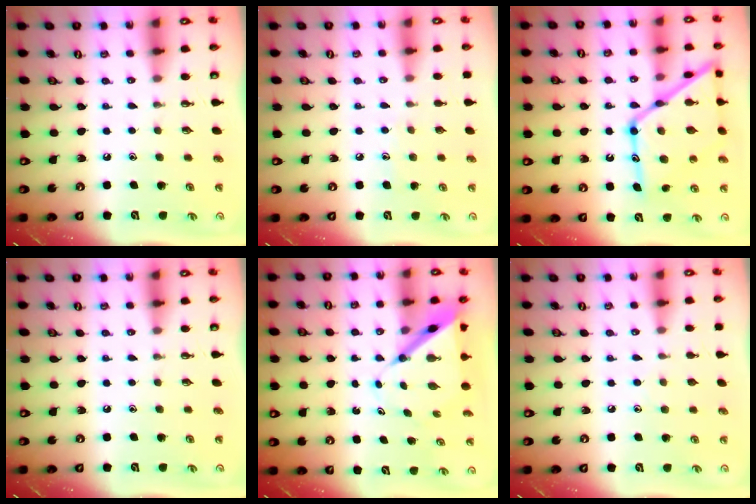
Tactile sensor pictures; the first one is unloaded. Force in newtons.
{"total": 4.7, "press": 4.7, "slide": 0.4}
{"total": 22.1, "press": 22.0, "slide": 1.8}
{"total": 0.0}
{"total": 7.5, "press": 7.4, "slide": 0.6}
{"total": 4.9, "press": 4.9, "slide": 0.6}